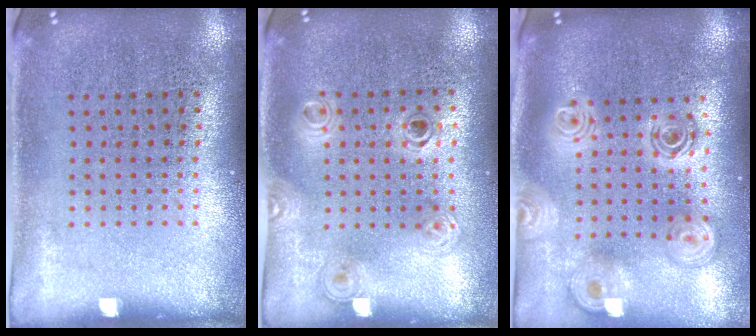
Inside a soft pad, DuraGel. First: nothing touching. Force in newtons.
{"total": 1.2, "press": 1.1, "slide": 0.5}
{"total": 2.4, "press": 1.9, "slide": 1.5}